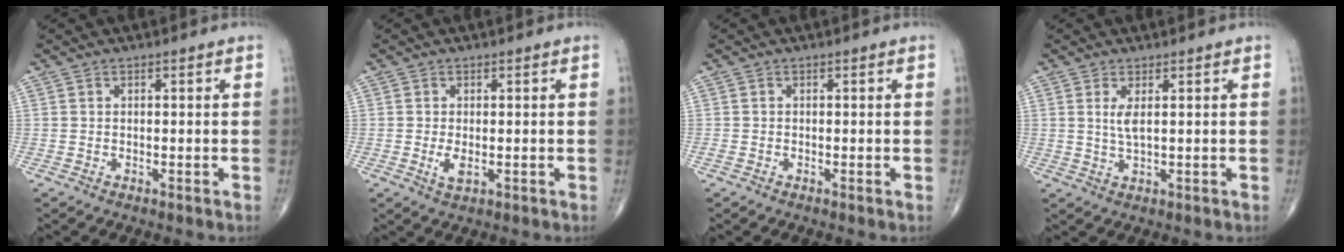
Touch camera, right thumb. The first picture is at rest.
{"total": 2.4, "force": [-0.4, 1.1, 2.1], "torque": [-0.044, -0.007, -0.006]}
{"total": 0.7, "force": [-0.3, 0.3, 0.6], "torque": [-0.017, -0.004, -0.009]}
{"total": 2.9, "force": [0.8, 0.7, 2.7], "torque": [-0.059, -0.010, 0.023]}